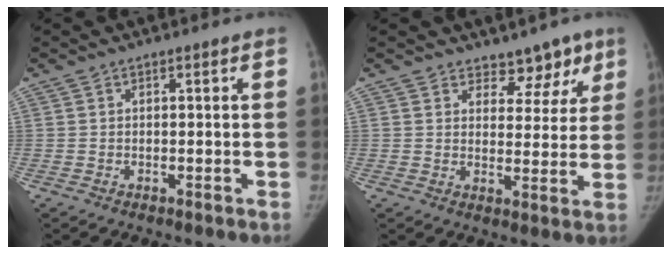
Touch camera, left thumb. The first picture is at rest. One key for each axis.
{"total": 6.7, "fx": 5.0, "fy": 4.0, "fz": 1.8, "tx": 0.021, "ty": -0.031, "tz": 0.066}